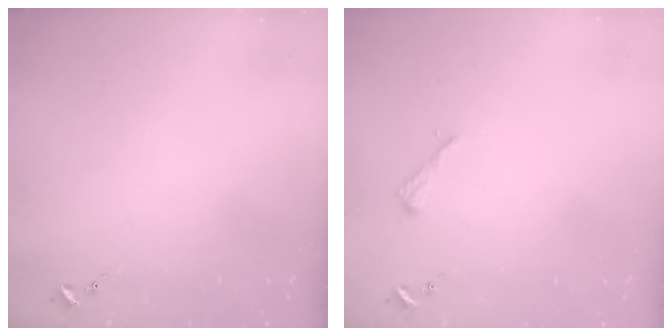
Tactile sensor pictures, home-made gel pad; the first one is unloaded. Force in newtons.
{"total": 2.6, "press": 2.6, "slide": 0.3}